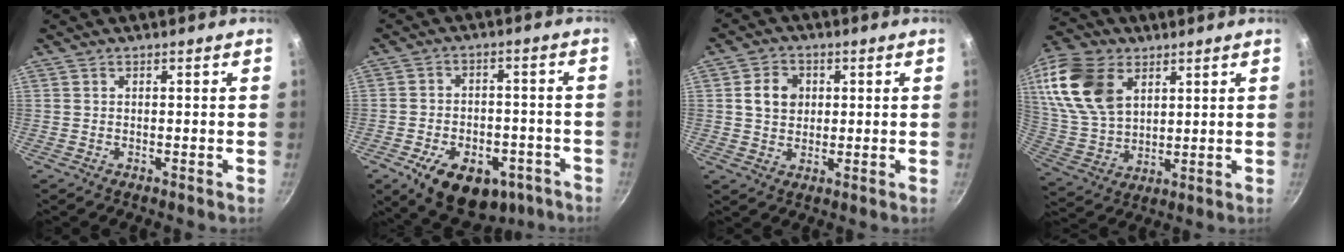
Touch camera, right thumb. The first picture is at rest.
{"total": 16.9, "force": [-8.2, 10.7, 10.1], "torque": [-0.129, 0.034, -0.107]}
{"total": 6.3, "force": [1.2, 5.2, 3.4], "torque": [-0.037, 0.005, 0.017]}
{"total": 19.2, "force": [7.9, 12.5, 12.2], "torque": [-0.234, -0.020, 0.161]}